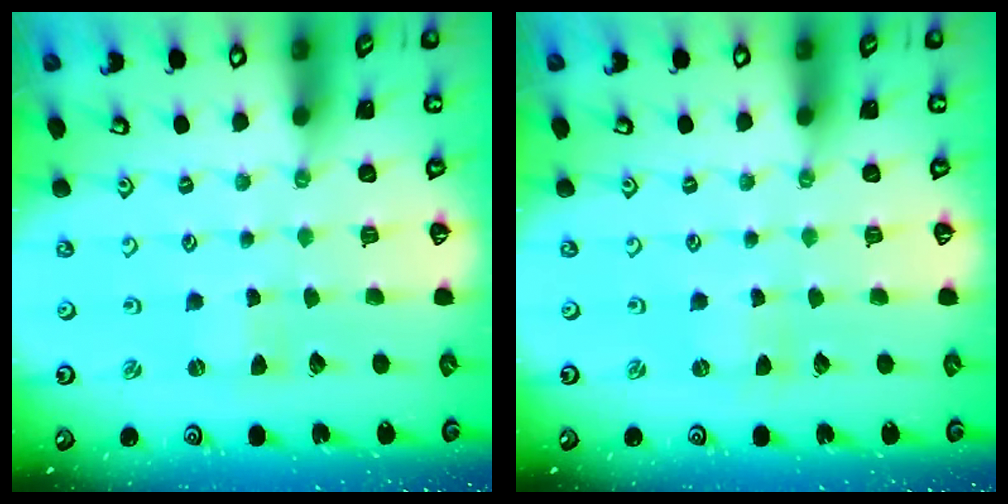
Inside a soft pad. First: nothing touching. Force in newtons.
{"total": 0.6, "press": 0.6, "slide": 0.1}